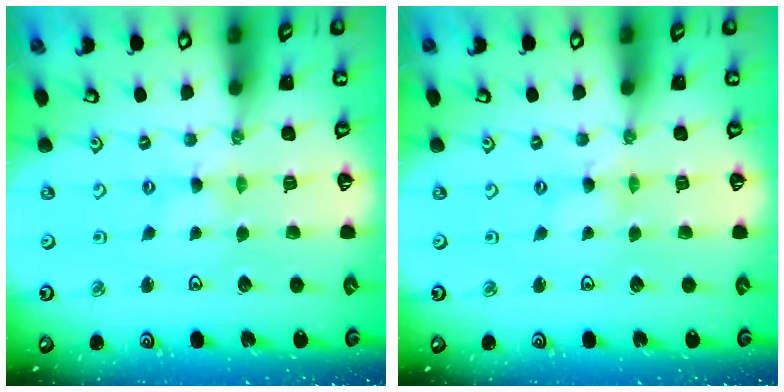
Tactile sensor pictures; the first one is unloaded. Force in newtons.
{"total": 1.7, "press": 1.7, "slide": 0.2}